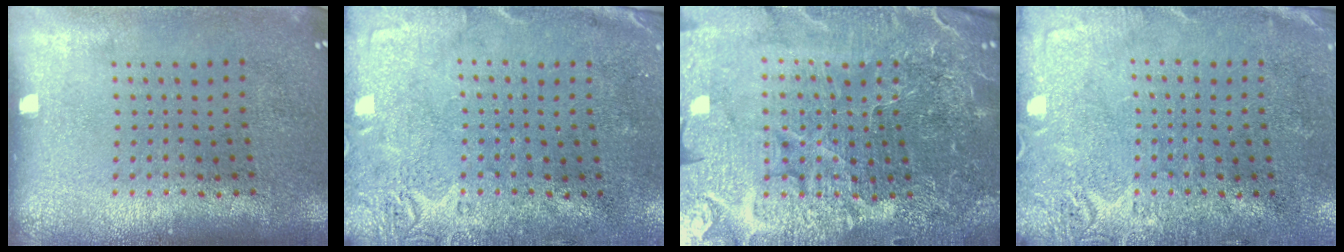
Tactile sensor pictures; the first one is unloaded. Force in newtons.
{"total": 2.7, "press": 2.2, "slide": 1.7}
{"total": 6.7, "press": 5.9, "slide": 3.2}
{"total": 2.8, "press": 2.3, "slide": 1.5}